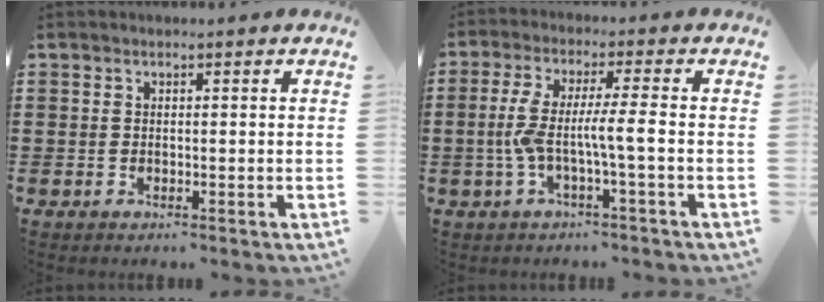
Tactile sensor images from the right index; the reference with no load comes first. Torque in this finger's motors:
{"motor_torque": [1.26, -0.51, 0.29, 0.21]}